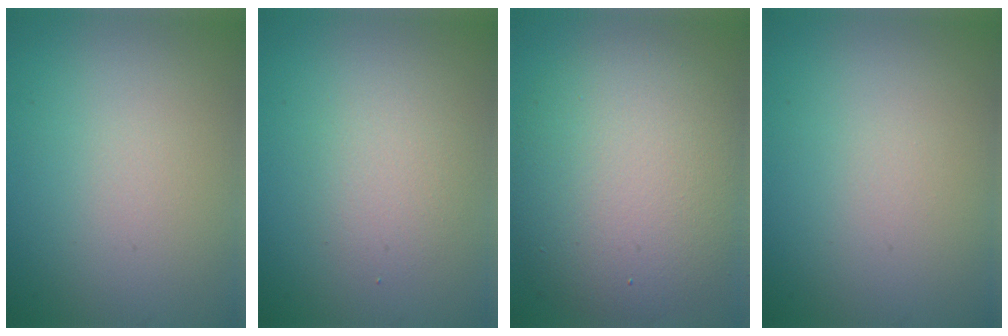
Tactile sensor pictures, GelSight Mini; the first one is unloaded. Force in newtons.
{"total": 2.0, "press": 2.0, "slide": 0.2}
{"total": 9.5, "press": 9.5, "slide": 0.5}
{"total": 0.0}